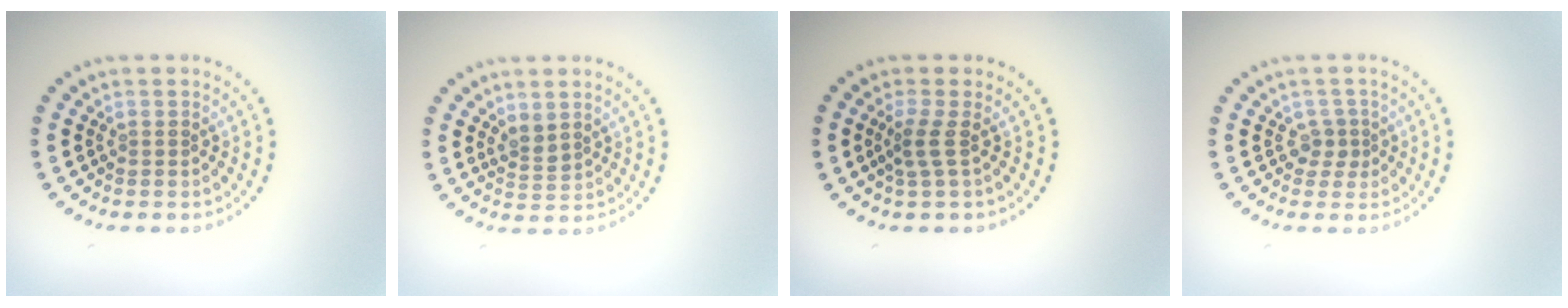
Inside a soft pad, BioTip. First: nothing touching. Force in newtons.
{"total": 1.5, "press": 1.3, "slide": 0.7}
{"total": 1.9, "press": 1.2, "slide": 1.5}
{"total": 1.5, "press": 1.1, "slide": 1.0}